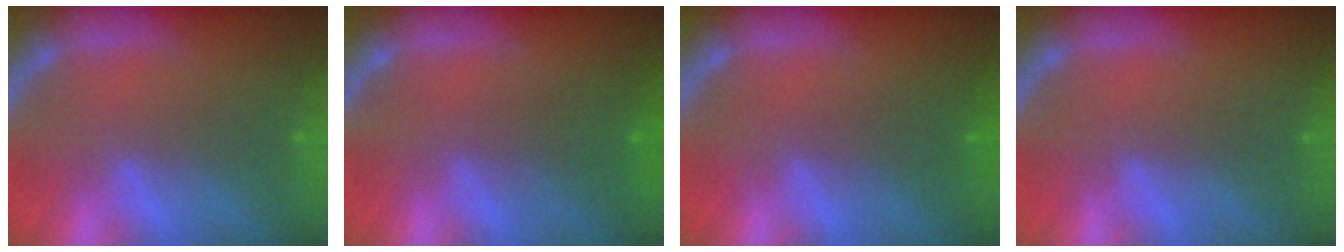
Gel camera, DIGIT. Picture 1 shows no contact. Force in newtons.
{"total": 2.5}
{"total": 2.0}
{"total": 0.0}